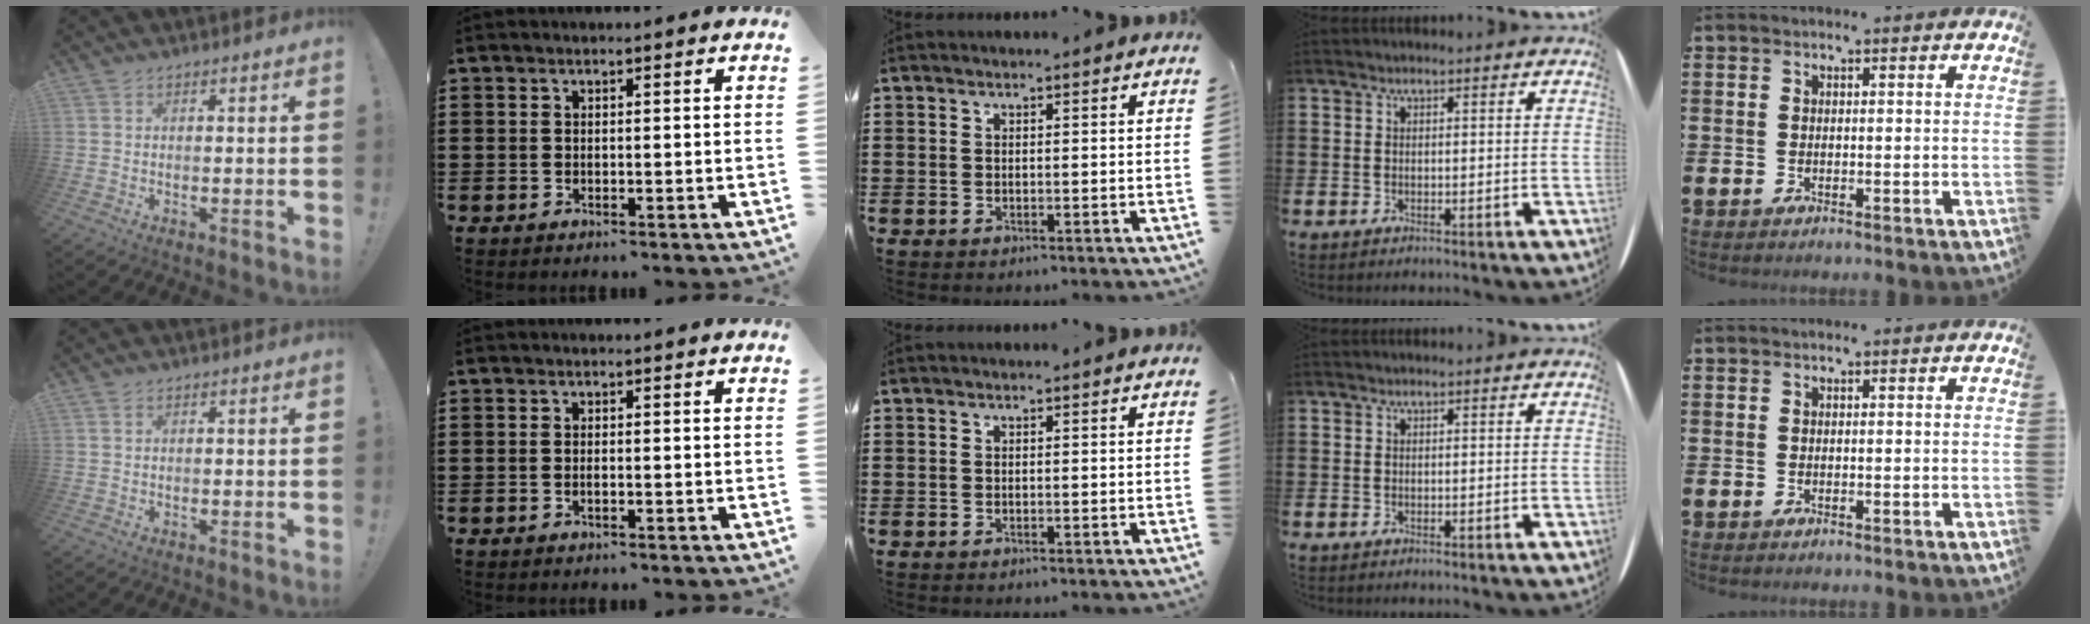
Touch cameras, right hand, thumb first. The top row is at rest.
{"thumb": {"total": 0.6, "force": [0.4, 0.4, 0.3], "torque": [-0.008, 0.002, 0.007]}, "index": {"total": 0.6, "force": [-0.2, 0.1, 0.6], "torque": [-0.011, -0.005, -0.003]}}